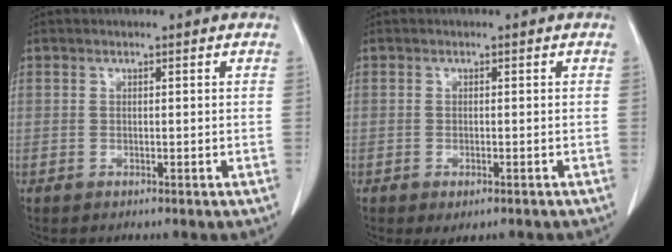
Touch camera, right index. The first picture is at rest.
{"total": 2.2, "force": [-1.3, 0.8, 1.6], "torque": [-0.020, -0.004, -0.010]}